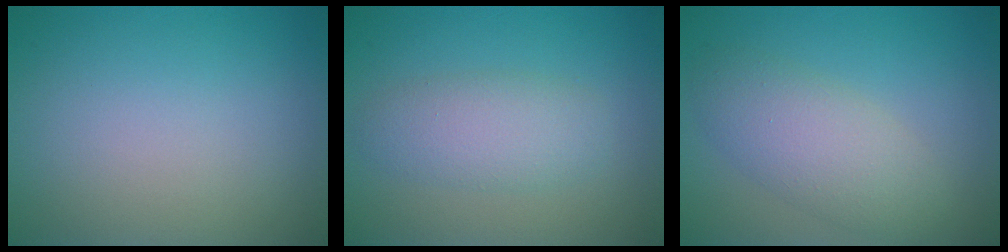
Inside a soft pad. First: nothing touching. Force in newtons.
{"total": 3.5, "press": 3.5, "slide": 0.2}
{"total": 4.4, "press": 4.4, "slide": 0.0}